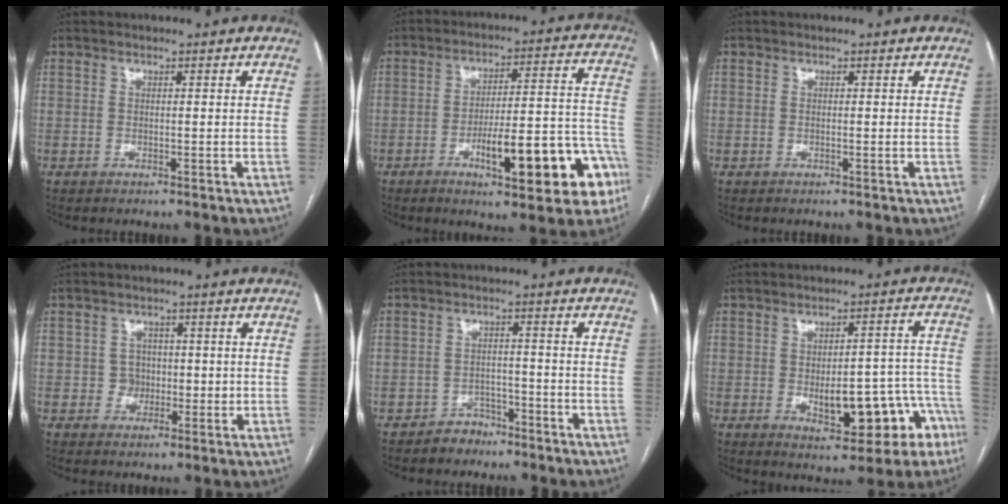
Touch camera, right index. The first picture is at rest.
{"total": 17.0, "force": [-7.7, 4.1, 14.6], "torque": [-0.144, 0.041, -0.096]}
{"total": 0.0}
{"total": 3.3, "force": [0.1, 3.2, 0.8], "torque": [-0.003, 0.008, 0.004]}
{"total": 3.9, "force": [-3.3, 2.1, 0.0], "torque": [0.003, 0.008, -0.054]}
{"total": 13.3, "force": [-5.4, 6.1, 10.6], "torque": [-0.105, 0.036, -0.060]}